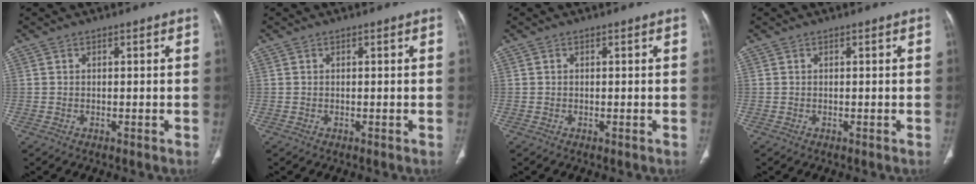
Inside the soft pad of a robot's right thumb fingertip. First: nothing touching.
{"total": 0.0}
{"total": 0.0}
{"total": 0.0}